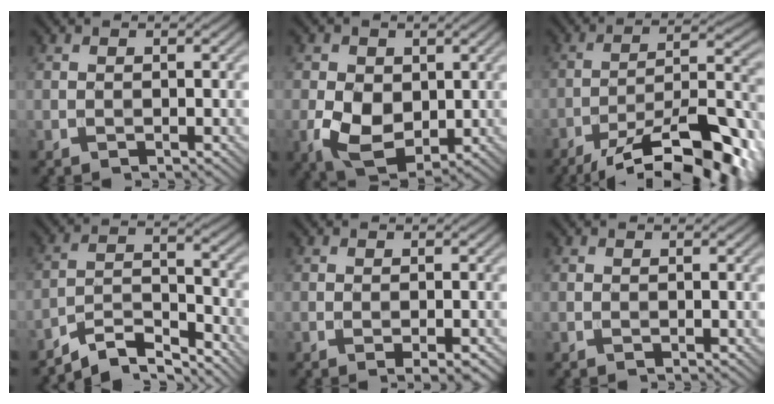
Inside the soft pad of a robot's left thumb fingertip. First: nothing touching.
{"total": 7.3, "force": [-0.3, 5.2, 5.2], "torque": [-0.114, -0.009, -0.003]}
{"total": 17.0, "force": [-12.1, 4.5, 11.1], "torque": [-0.180, -0.014, -0.180]}
{"total": 6.7, "force": [-5.7, 1.7, 3.1], "torque": [-0.059, -0.004, -0.112]}
{"total": 1.5, "force": [-0.5, 0.1, 1.4], "torque": [-0.021, 0.002, -0.006]}
{"total": 0.0}